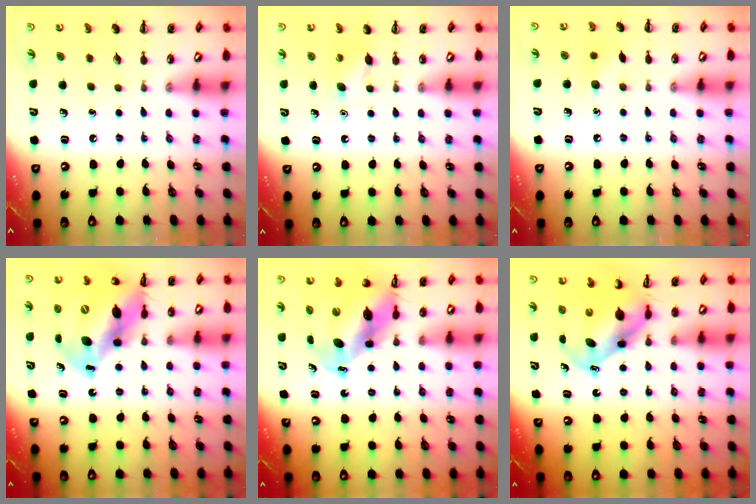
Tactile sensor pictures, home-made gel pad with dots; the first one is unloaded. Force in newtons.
{"total": 5.6, "press": 5.4, "slide": 1.4}
{"total": 5.6, "press": 5.5, "slide": 1.4}
{"total": 14.1, "press": 13.6, "slide": 3.6}
{"total": 9.1, "press": 8.8, "slide": 2.4}
{"total": 6.3, "press": 6.2, "slide": 1.3}